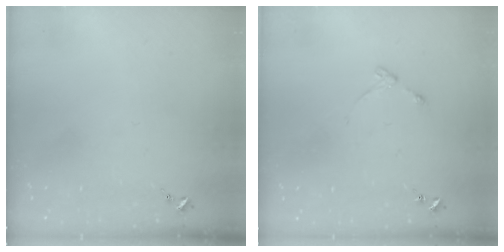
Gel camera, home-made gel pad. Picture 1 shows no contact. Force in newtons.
{"total": 4.7, "press": 4.6, "slide": 0.6}